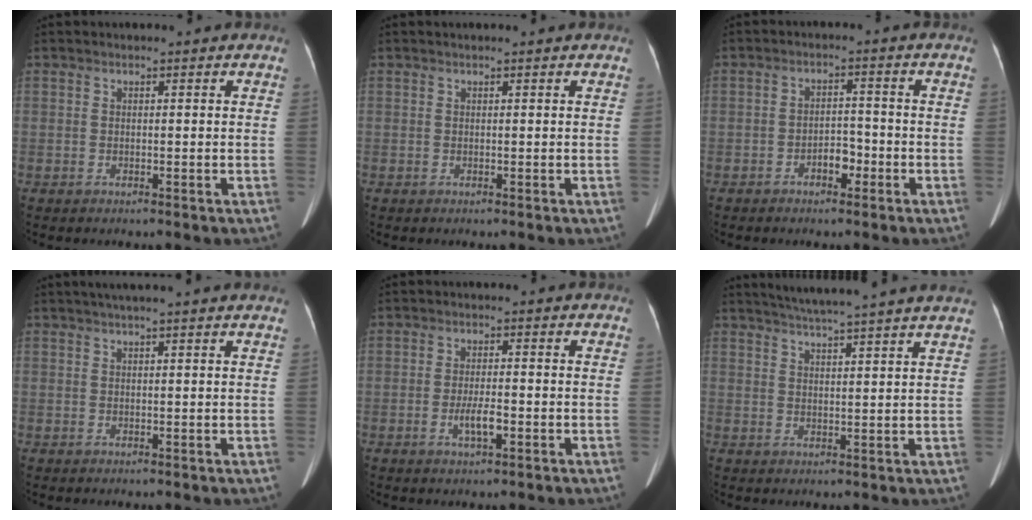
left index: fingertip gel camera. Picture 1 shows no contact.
{"total": 0.8, "force": [0.7, -0.1, 0.4], "torque": [-0.004, 0.014, 0.013]}
{"total": 3.2, "force": [-1.9, 1.7, 2.1], "torque": [-0.034, 0.007, -0.032]}
{"total": 7.5, "force": [6.2, -0.3, 4.1], "torque": [-0.062, 0.032, 0.075]}
{"total": 3.3, "force": [-1.2, 0.7, 3.0], "torque": [-0.062, -0.003, -0.020]}
{"total": 14.1, "force": [12.3, -1.2, 6.7], "torque": [-0.113, 0.005, 0.156]}